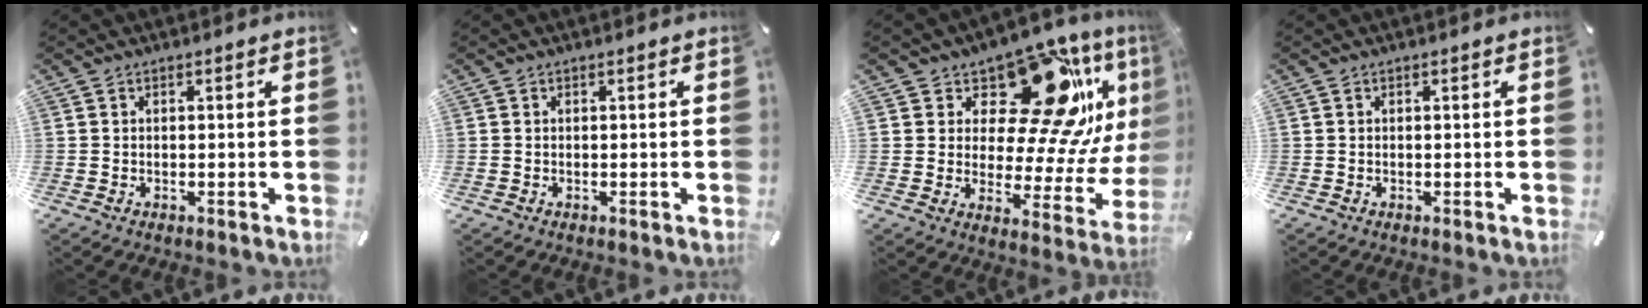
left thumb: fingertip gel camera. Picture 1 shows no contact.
{"total": 0.0}
{"total": 20.6, "force": [11.4, 9.2, 14.4], "torque": [-0.198, -0.086, 0.188]}
{"total": 0.0}